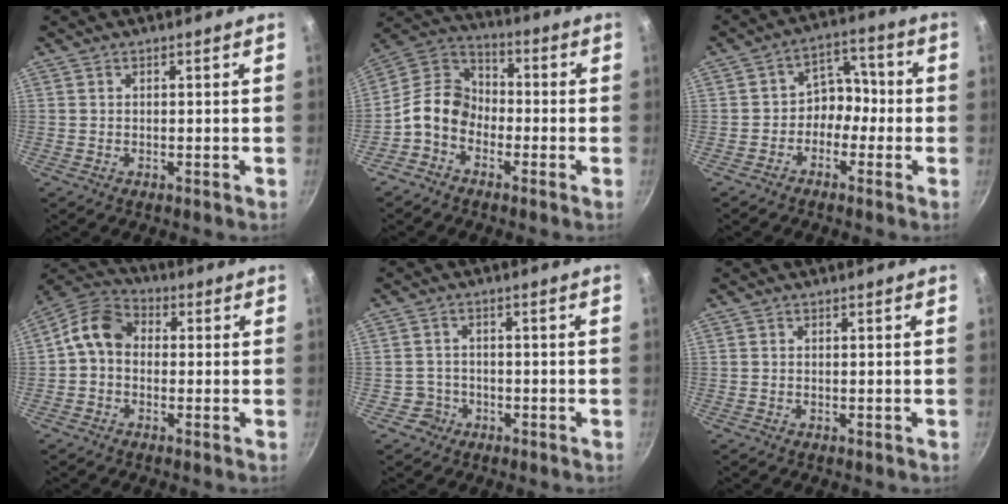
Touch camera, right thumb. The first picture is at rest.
{"total": 10.2, "force": [-3.6, 7.8, 5.6], "torque": [-0.075, 0.053, -0.098]}
{"total": 6.4, "force": [-2.1, 5.1, 3.3], "torque": [0.001, 0.041, -0.047]}
{"total": 8.3, "force": [0.0, 6.6, 5.1], "torque": [-0.073, 0.027, -0.024]}
{"total": 3.3, "force": [-1.4, 3.0, 0.3], "torque": [0.012, 0.021, -0.021]}
{"total": 0.0}